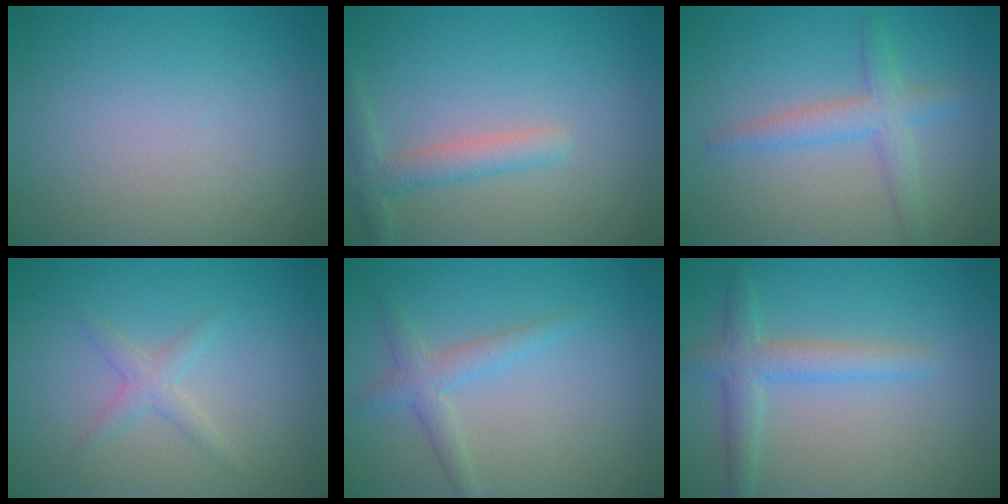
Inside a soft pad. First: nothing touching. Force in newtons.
{"total": 2.4, "press": 2.4, "slide": 0.1}
{"total": 3.0, "press": 3.0, "slide": 0.1}
{"total": 1.6, "press": 1.6, "slide": 0.0}
{"total": 2.2, "press": 2.2, "slide": 0.1}
{"total": 3.0, "press": 3.0, "slide": 0.2}